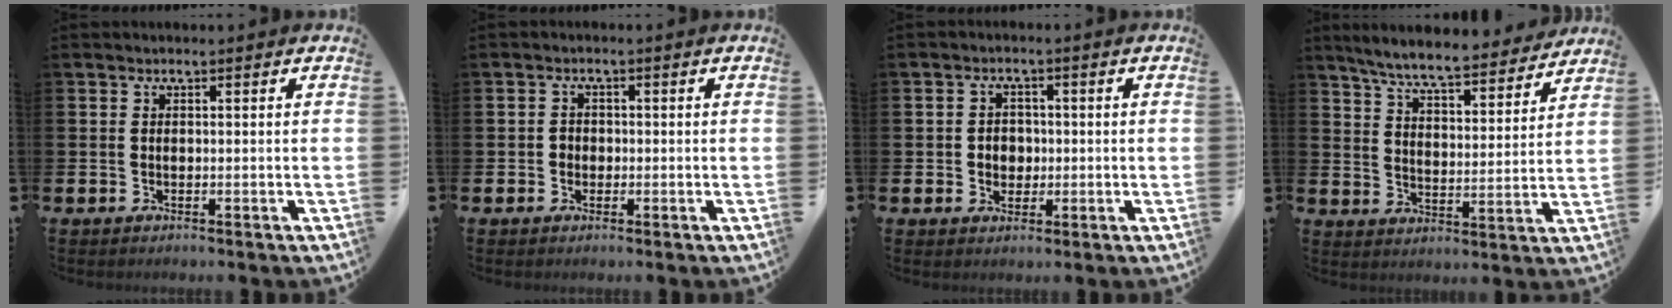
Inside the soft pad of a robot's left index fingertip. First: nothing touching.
{"total": 1.4, "force": [-0.4, 1.3, 0.3], "torque": [0.008, 0.000, -0.013]}
{"total": 2.7, "force": [0.1, 2.5, 0.9], "torque": [-0.002, 0.000, -0.007]}
{"total": 7.4, "force": [6.9, 0.6, 2.5], "torque": [-0.072, -0.047, 0.118]}